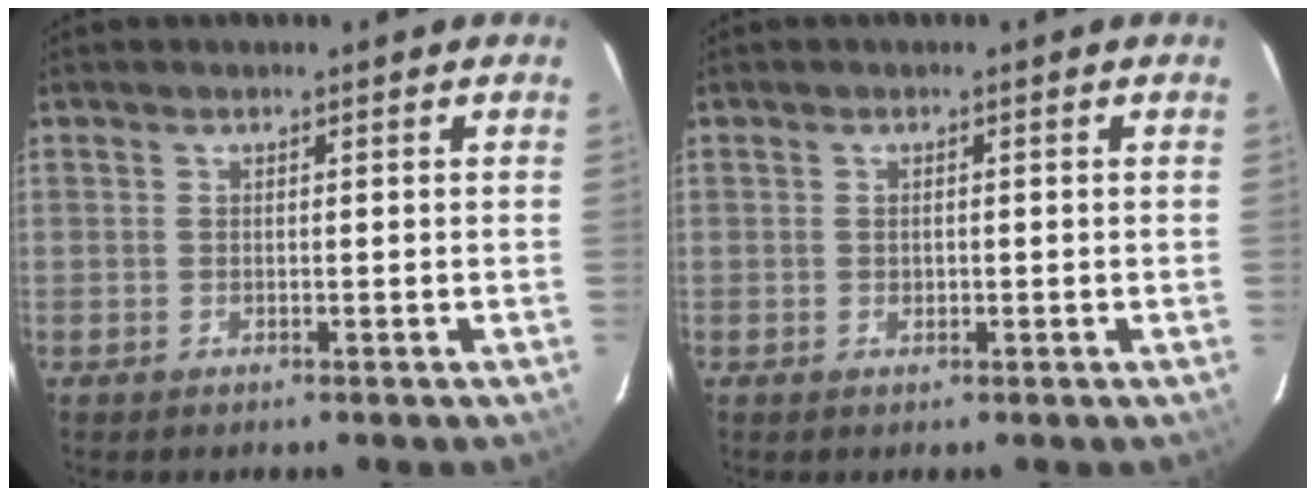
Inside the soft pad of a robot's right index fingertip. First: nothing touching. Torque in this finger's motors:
{"motor_torque": [-0.09, 0.00, -0.06, 0.00]}